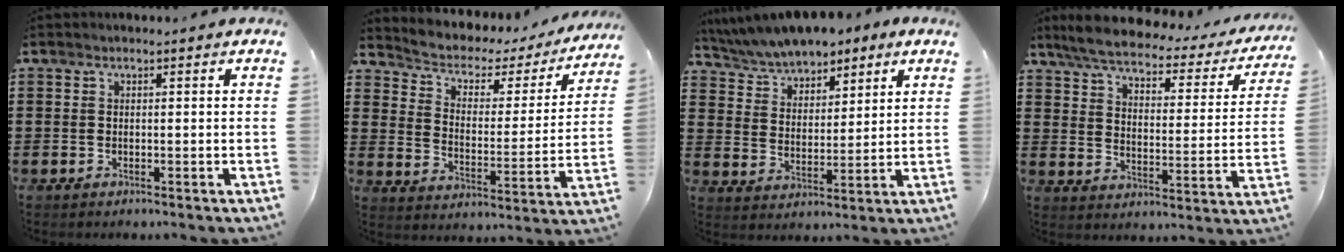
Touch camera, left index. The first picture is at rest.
{"total": 3.2, "force": [2.2, 2.3, 0.8], "torque": [-0.037, -0.018, 0.025]}
{"total": 5.9, "force": [5.4, 2.1, 1.2], "torque": [-0.055, -0.018, 0.096]}
{"total": 5.0, "force": [4.5, 1.0, 2.1], "torque": [-0.064, -0.025, 0.072]}